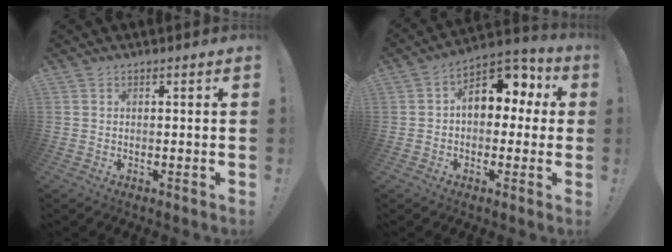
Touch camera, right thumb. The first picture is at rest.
{"total": 11.3, "force": [2.8, 8.1, 7.3], "torque": [-0.089, -0.009, 0.053]}